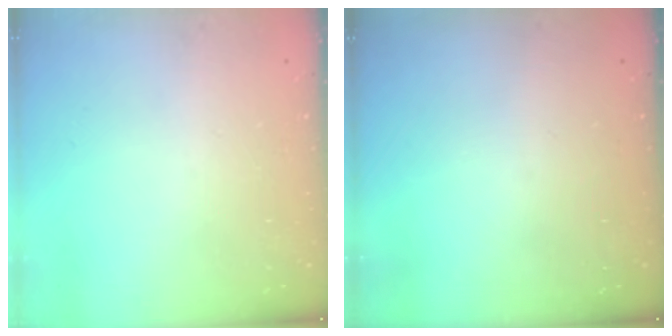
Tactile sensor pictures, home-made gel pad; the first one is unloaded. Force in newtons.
{"total": 0.0}